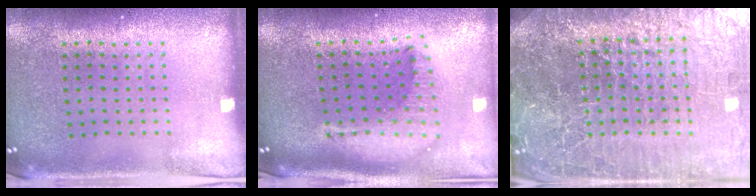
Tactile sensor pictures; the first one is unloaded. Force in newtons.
{"total": 2.1, "press": 1.7, "slide": 1.3}
{"total": 7.7, "press": 6.7, "slide": 3.9}